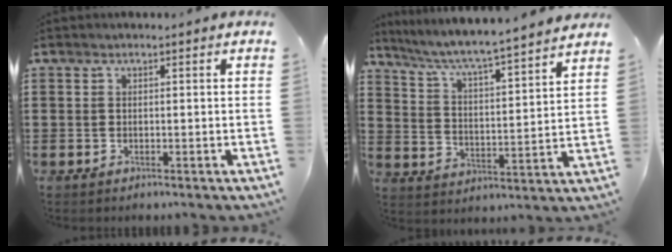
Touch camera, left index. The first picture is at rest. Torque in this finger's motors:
{"motor_torque": [1.09, -1.05, 0.81, 0.21]}